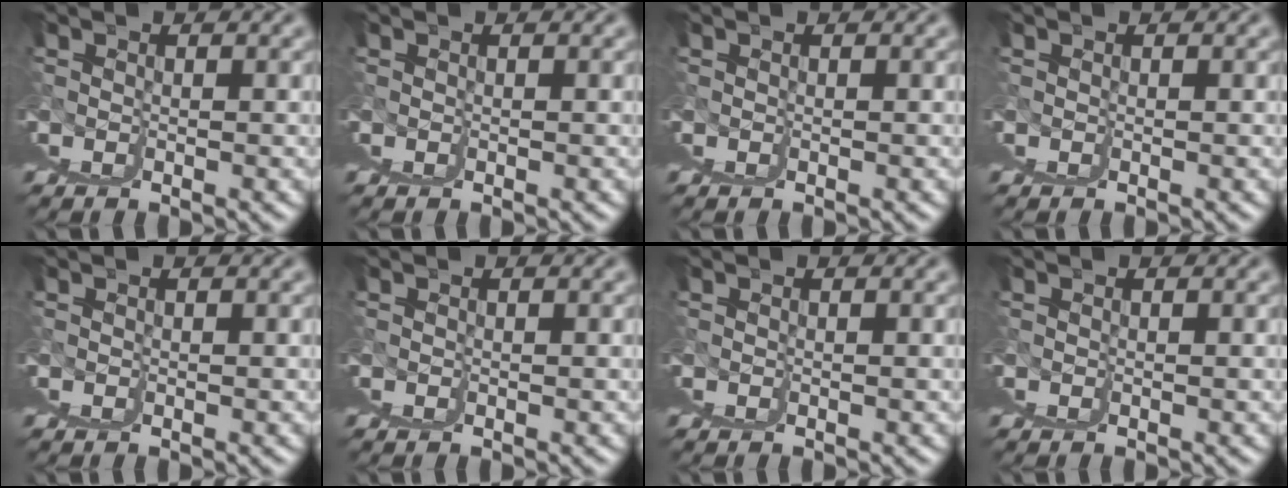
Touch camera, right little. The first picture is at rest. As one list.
[{"total": 0.0}, {"total": 0.0}, {"total": 0.5, "force": [0.2, -0.4, -0.3], "torque": [0.009, 0.002, 0.002]}, {"total": 0.0}, {"total": 0.0}, {"total": 0.0}, {"total": 0.0}]